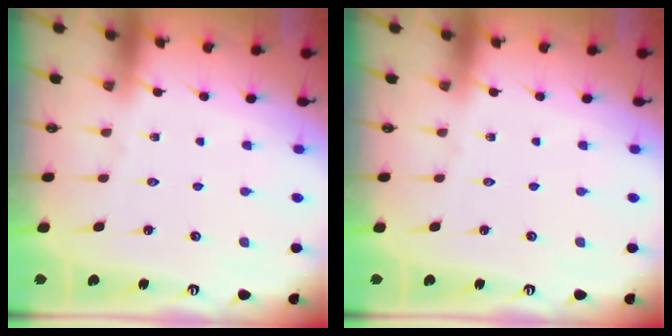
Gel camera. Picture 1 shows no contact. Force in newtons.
{"total": 0.0}